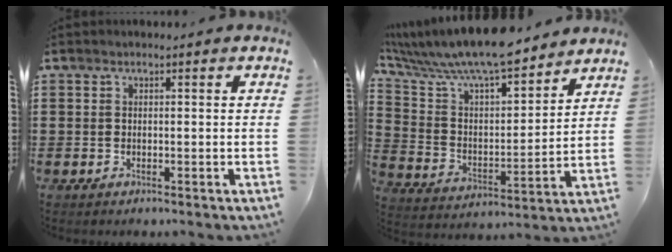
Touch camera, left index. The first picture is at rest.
{"total": 9.5, "force": [8.7, 0.9, 3.7], "torque": [-0.108, -0.062, 0.148]}